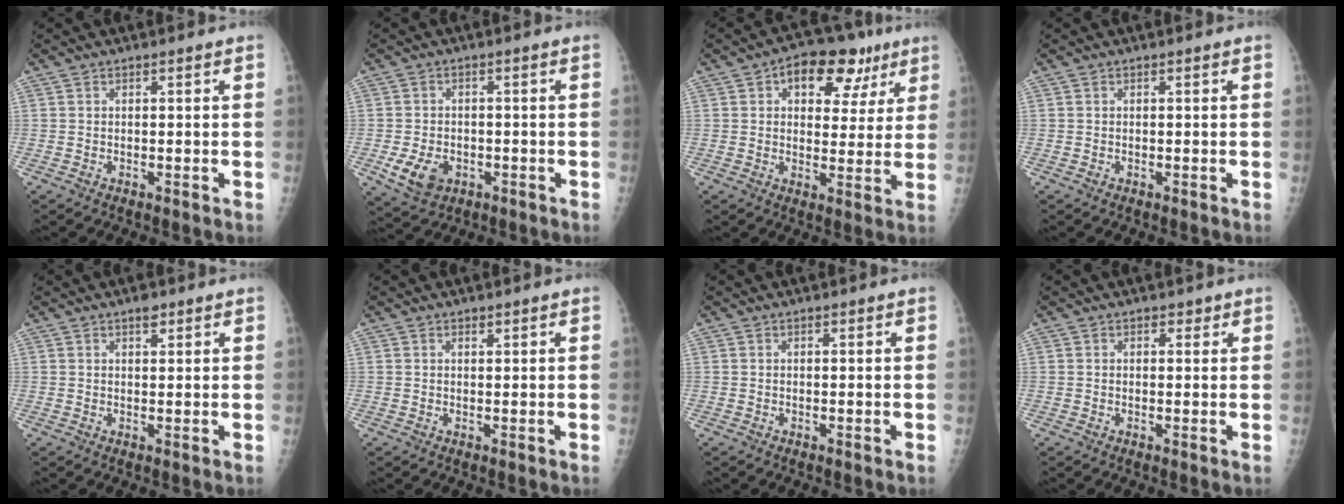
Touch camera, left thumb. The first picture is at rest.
{"total": 6.3, "force": [-2.3, 4.6, 3.7], "torque": [-0.060, 0.003, -0.030]}
{"total": 12.8, "force": [6.1, 7.8, 8.1], "torque": [-0.058, -0.001, 0.084]}
{"total": 0.0}
{"total": 2.0, "force": [1.3, 0.9, 1.2], "torque": [-0.006, -0.006, 0.020]}
{"total": 0.6, "force": [0.5, 0.3, 0.3], "torque": [0.003, -0.003, 0.007]}
{"total": 0.0}
{"total": 1.1, "force": [0.7, 0.8, 0.3], "torque": [0.012, -0.003, 0.006]}